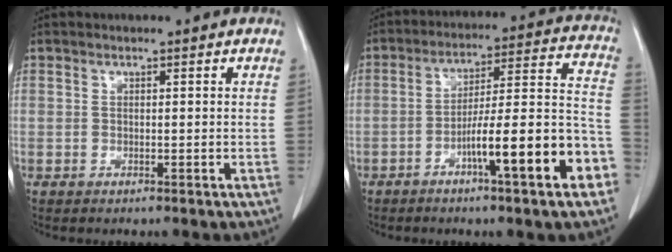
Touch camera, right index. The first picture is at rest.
{"total": 15.8, "force": [-6.9, 1.3, 14.1], "torque": [-0.205, 0.019, -0.104]}